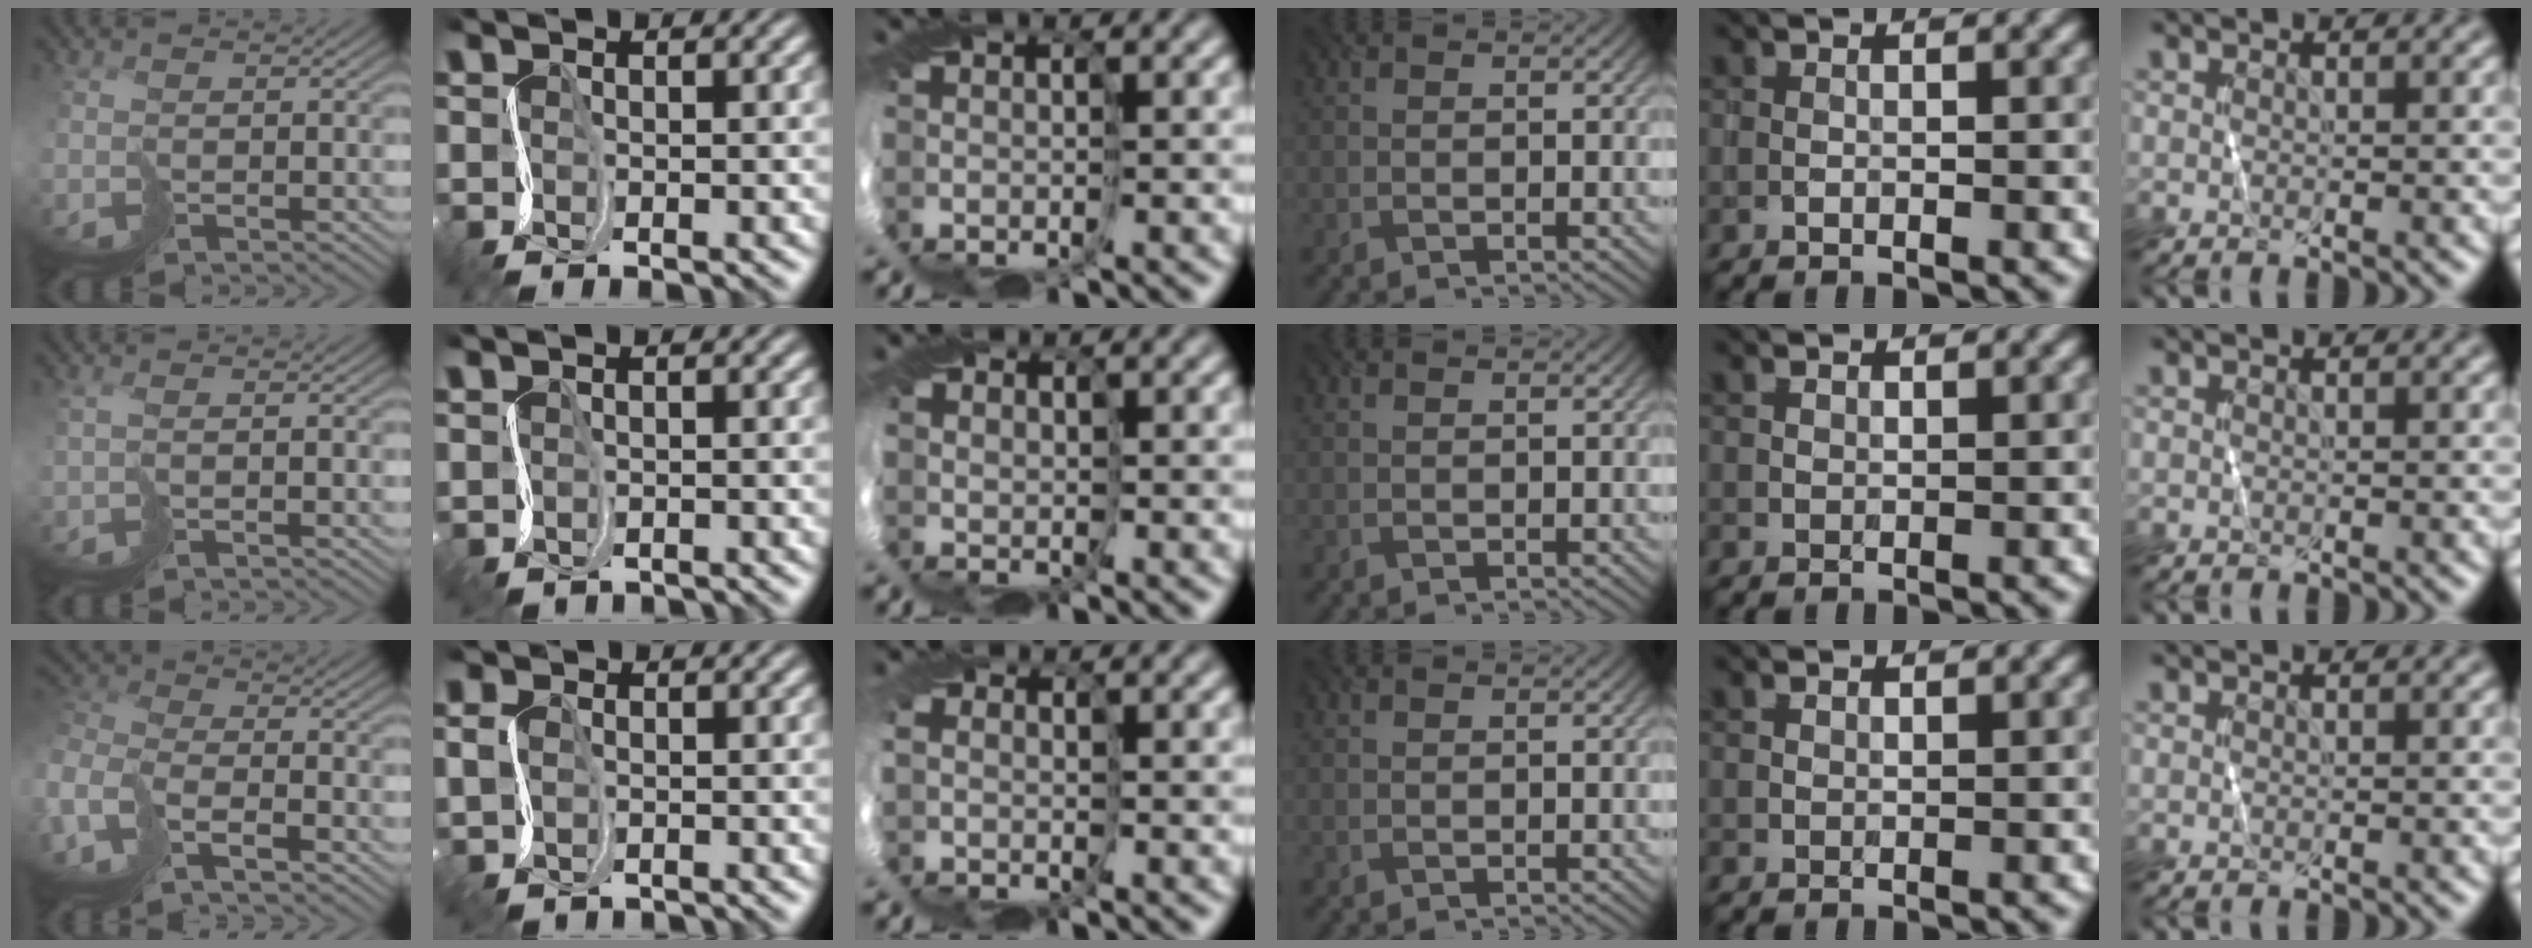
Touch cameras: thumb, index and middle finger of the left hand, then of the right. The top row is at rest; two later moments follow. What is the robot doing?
{"motion": "cut", "object": "wrapping paper"}